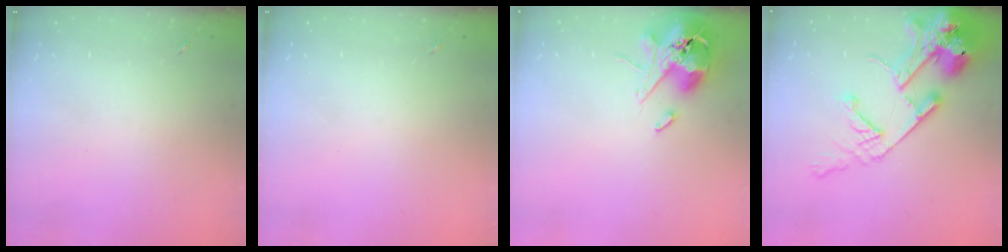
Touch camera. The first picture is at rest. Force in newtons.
{"total": 0.0}
{"total": 13.0, "press": 12.8, "slide": 2.1}
{"total": 20.3, "press": 20.1, "slide": 2.7}